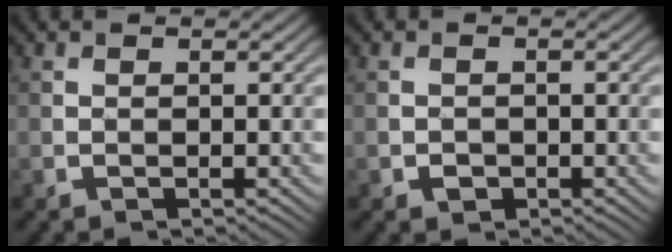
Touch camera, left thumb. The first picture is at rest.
{"total": 1.2, "force": [-0.5, 0.9, 0.4], "torque": [-0.004, -0.004, -0.011]}